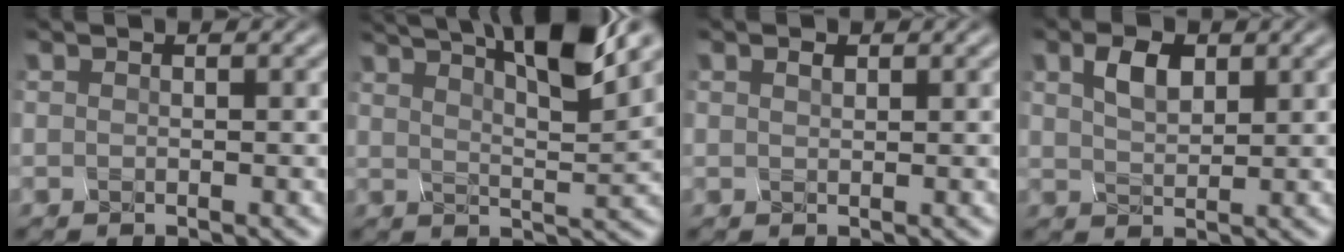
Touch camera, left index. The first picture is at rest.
{"total": 8.3, "force": [5.5, 1.2, 6.1], "torque": [-0.087, 0.020, 0.094]}
{"total": 1.1, "force": [-0.1, -0.5, -1.0], "torque": [0.004, -0.002, 0.018]}
{"total": 0.9, "force": [0.8, 0.4, 0.3], "torque": [-0.028, 0.002, 0.037]}